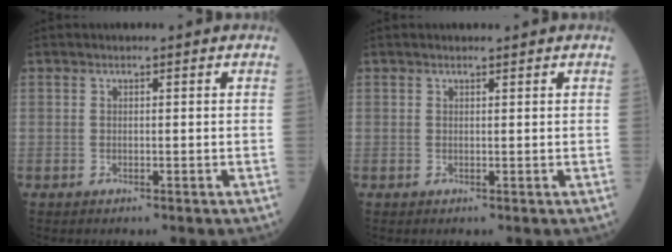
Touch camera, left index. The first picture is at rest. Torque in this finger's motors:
{"motor_torque": [-0.01, 0.10, -0.12, -0.01]}